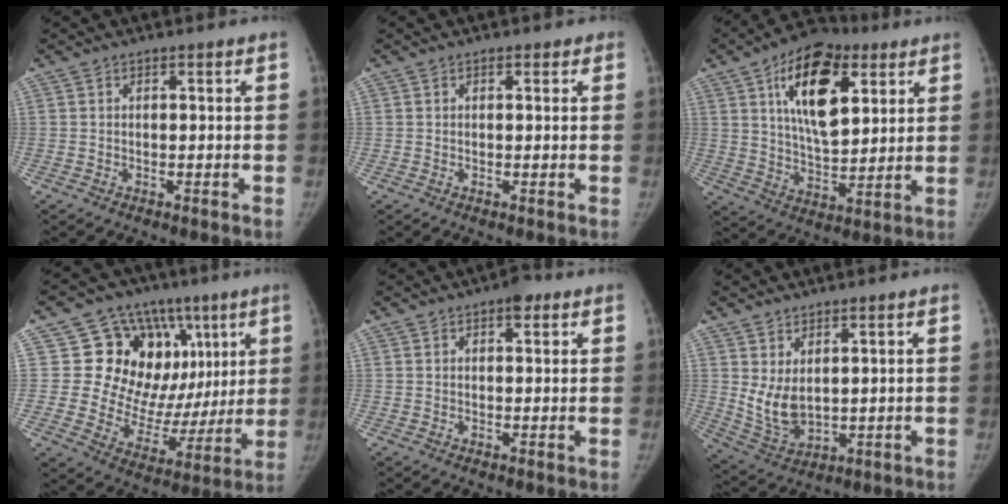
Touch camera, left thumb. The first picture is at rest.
{"total": 1.5, "force": [0.7, 1.3, 0.2], "torque": [0.021, 0.000, 0.001]}
{"total": 18.8, "force": [7.3, 9.8, 14.3], "torque": [-0.198, -0.023, 0.117]}
{"total": 20.3, "force": [7.1, 15.8, 10.6], "torque": [-0.072, 0.008, 0.124]}
{"total": 3.3, "force": [1.8, 1.9, 2.1], "torque": [-0.009, -0.002, 0.019]}
{"total": 7.3, "force": [2.0, 4.5, 5.4], "torque": [-0.093, -0.023, 0.058]}